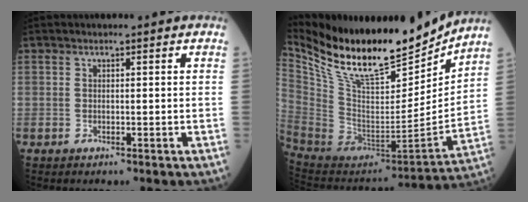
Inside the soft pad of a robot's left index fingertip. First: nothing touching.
{"total": 23.7, "force": [20.2, 5.2, 11.2], "torque": [-0.211, -0.025, 0.348]}